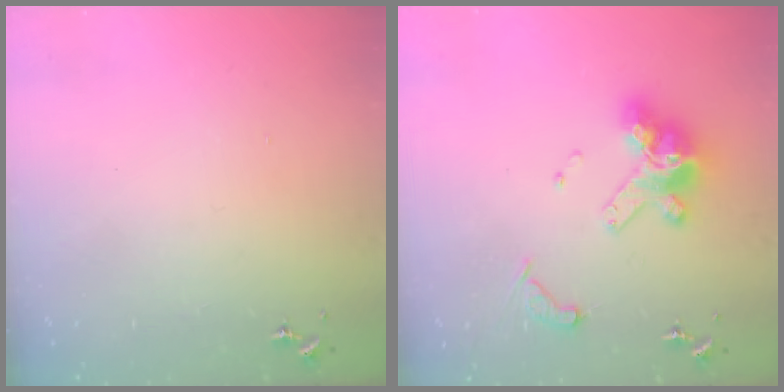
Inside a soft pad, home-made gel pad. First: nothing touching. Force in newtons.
{"total": 14.8, "press": 14.6, "slide": 2.4}